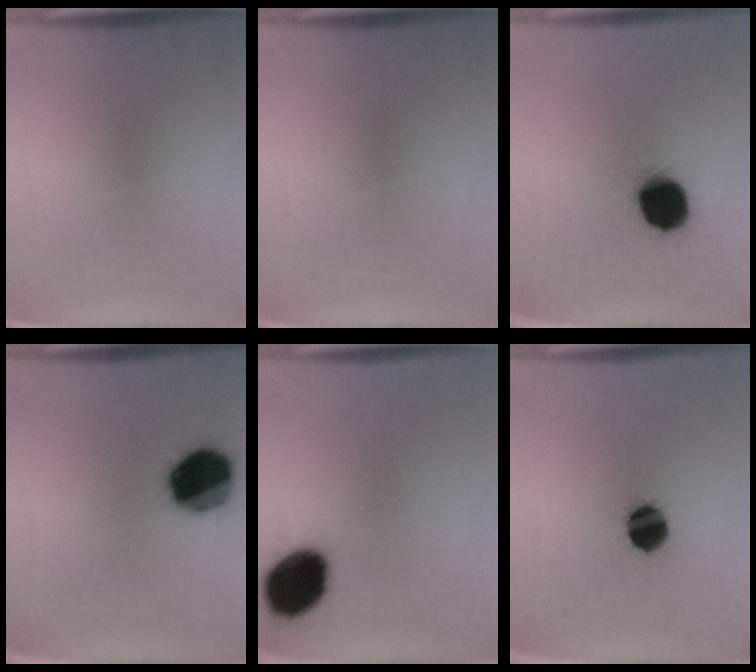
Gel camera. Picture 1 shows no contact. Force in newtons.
{"total": 0.0}
{"total": 15.6}
{"total": 18.6}
{"total": 16.0}
{"total": 10.5}